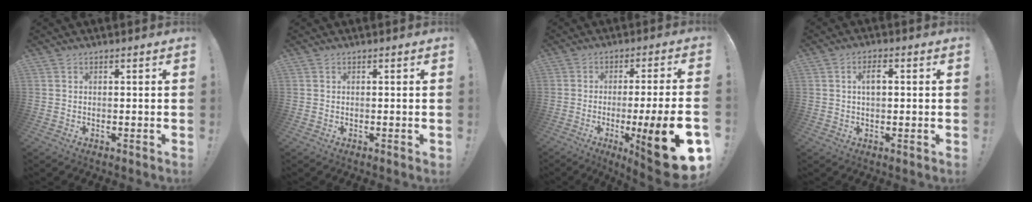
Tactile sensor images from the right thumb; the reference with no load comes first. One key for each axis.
{"total": 0.0}
{"total": 17.8, "fx": -6.1, "fy": 1.1, "fz": 16.7, "tx": -0.248, "ty": 0.015, "tz": -0.083}
{"total": 4.0, "fx": 0.8, "fy": 1.8, "fz": 3.4, "tx": -0.045, "ty": 0.001, "tz": 0.009}